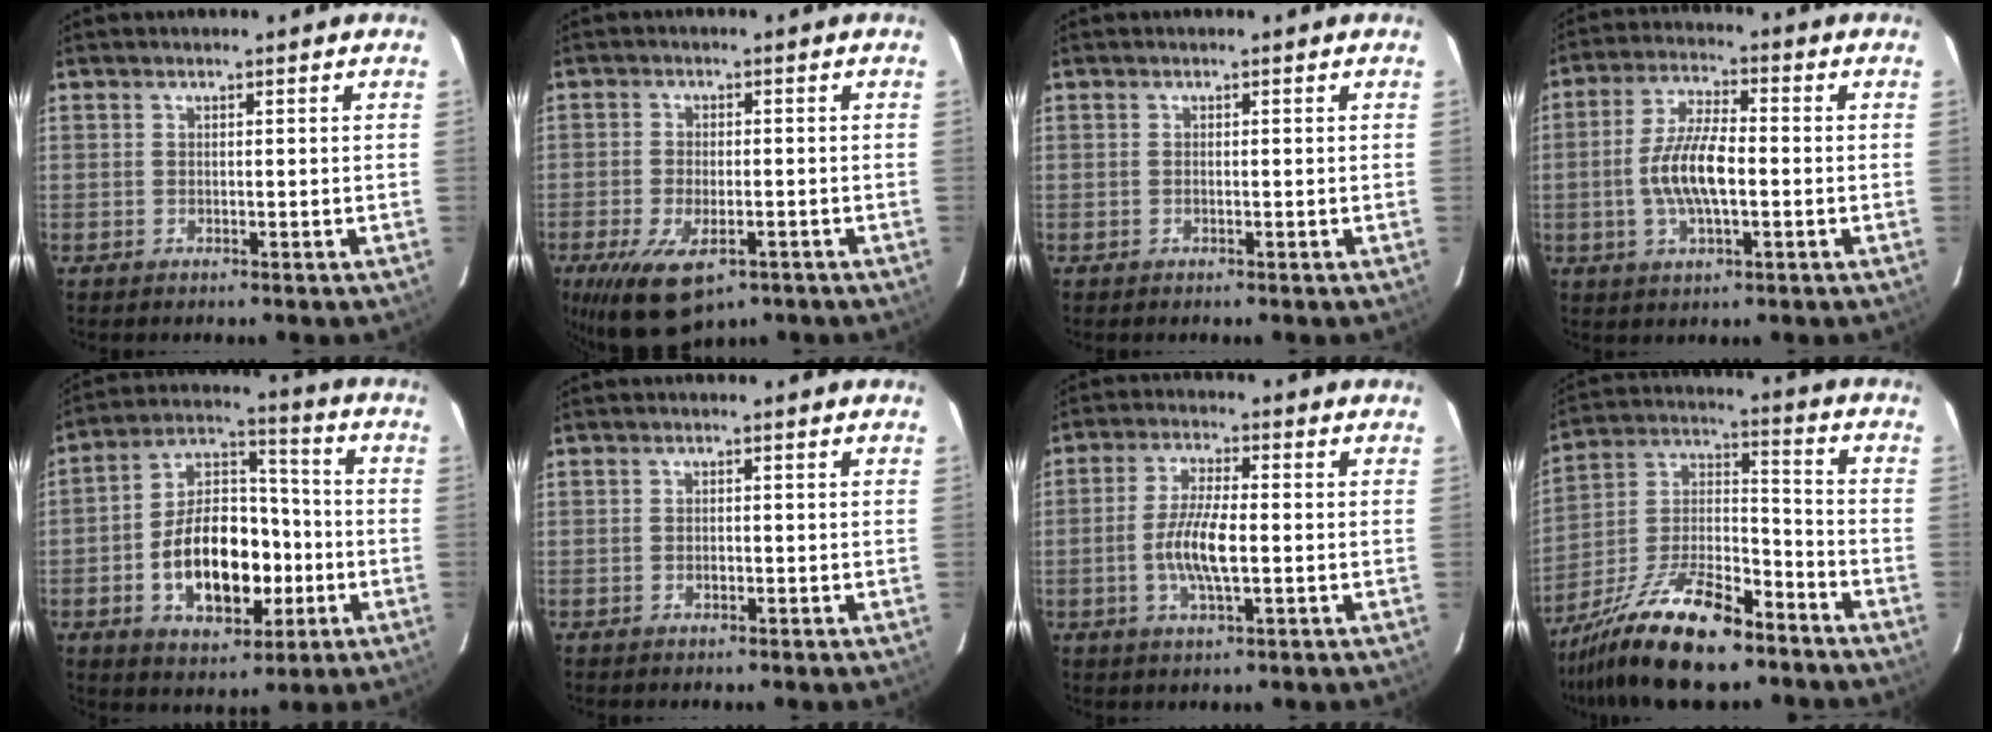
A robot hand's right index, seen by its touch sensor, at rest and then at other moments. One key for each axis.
{"total": 12.2, "fx": -6.8, "fy": 5.6, "fz": 8.4, "tx": -0.184, "ty": -0.038, "tz": -0.107}
{"total": 0.0}
{"total": 9.8, "fx": -1.6, "fy": 3.5, "fz": 9.0, "tx": -0.182, "ty": 0.005, "tz": -0.030}
{"total": 17.4, "fx": -4.6, "fy": 10.6, "fz": 13.0, "tx": -0.241, "ty": 0.030, "tz": -0.061}
{"total": 1.1, "fx": -0.4, "fy": 0.8, "fz": 0.5, "tx": -0.008, "ty": 0.001, "tz": -0.006}
{"total": 8.1, "fx": -1.4, "fy": 2.2, "fz": 7.7, "tx": -0.154, "ty": 0.000, "tz": -0.029}
{"total": 19.5, "fx": -13.5, "fy": 6.8, "fz": 12.3, "tx": -0.250, "ty": 0.000, "tz": -0.240}